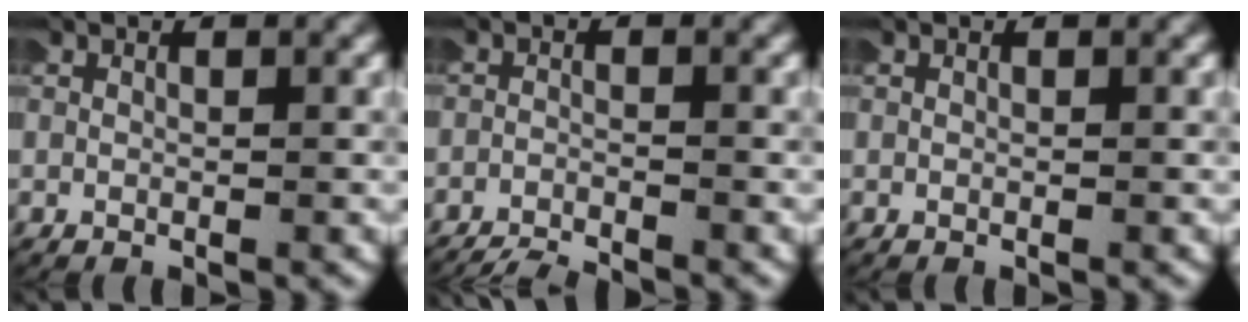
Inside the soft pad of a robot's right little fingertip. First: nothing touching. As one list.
[{"total": 4.9, "force": [-4.8, 0.9, 0.5], "torque": [-0.015, -0.019, -0.072]}, {"total": 0.0}]